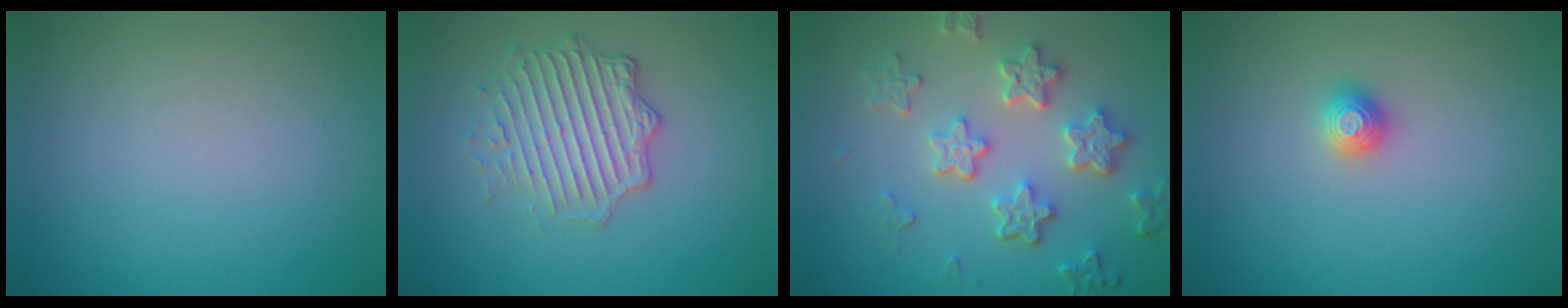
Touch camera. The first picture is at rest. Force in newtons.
{"total": 4.3, "press": 3.4, "slide": 2.6}
{"total": 5.0, "press": 4.2, "slide": 2.7}
{"total": 1.1, "press": 1.1, "slide": 0.2}